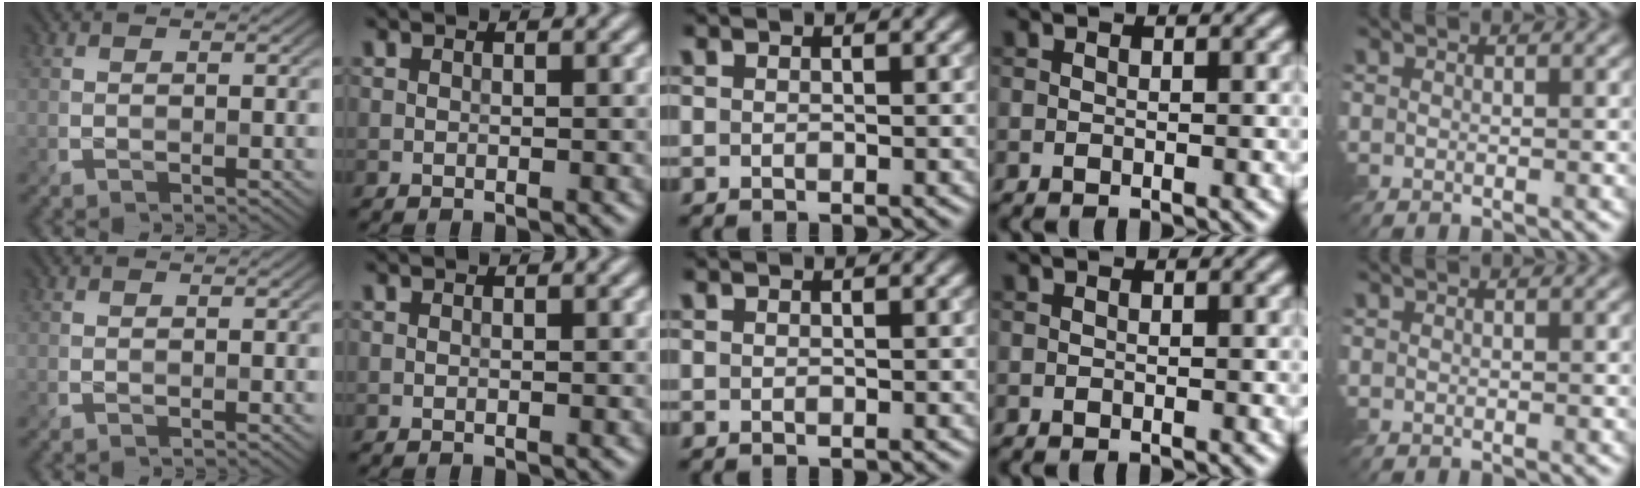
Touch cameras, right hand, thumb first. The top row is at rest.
{}